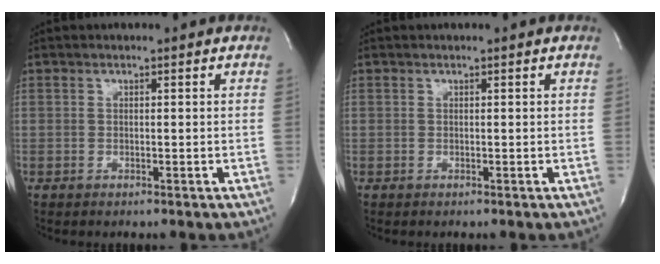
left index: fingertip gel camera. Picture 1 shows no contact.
{"total": 0.0}